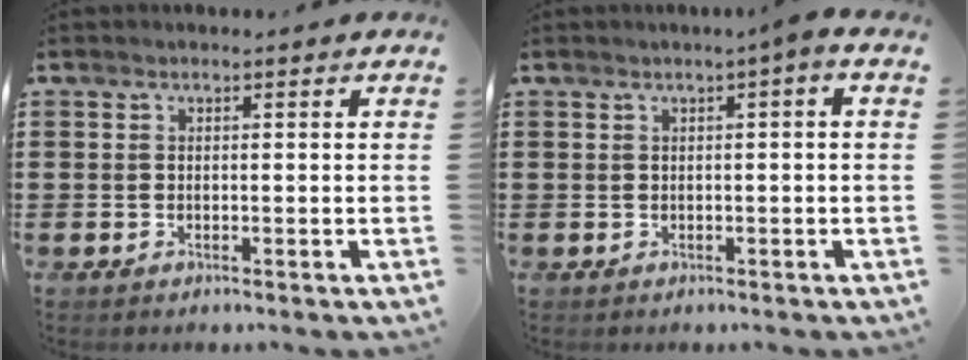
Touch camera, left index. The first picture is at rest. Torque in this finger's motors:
{"motor_torque": [2.14, 0.00, 0.16, 0.06]}